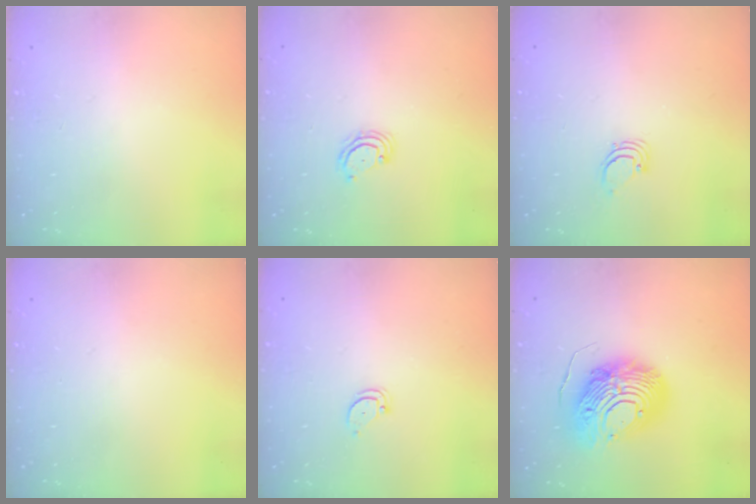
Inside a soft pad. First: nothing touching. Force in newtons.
{"total": 3.6, "press": 3.6, "slide": 0.4}
{"total": 1.7, "press": 1.7, "slide": 0.1}
{"total": 0.0}
{"total": 2.6, "press": 2.6, "slide": 0.1}
{"total": 16.1, "press": 16.0, "slide": 1.4}